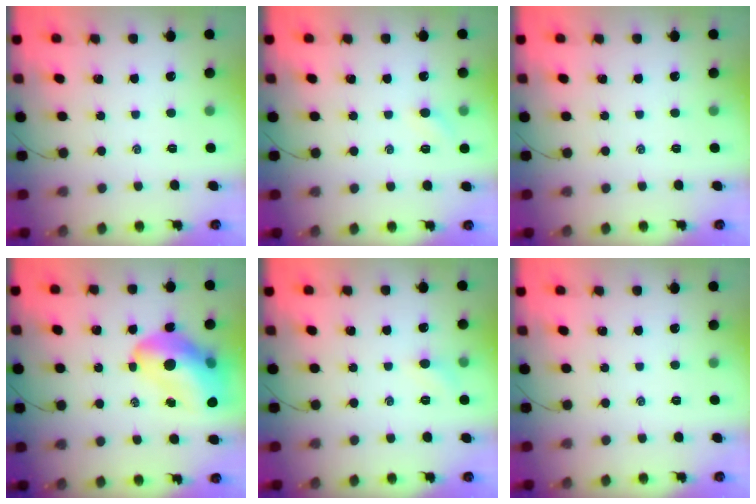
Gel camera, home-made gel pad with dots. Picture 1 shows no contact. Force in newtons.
{"total": 4.5, "press": 4.3, "slide": 1.4}
{"total": 0.0}
{"total": 17.1, "press": 16.4, "slide": 4.8}
{"total": 4.4, "press": 4.1, "slide": 1.4}
{"total": 0.0}